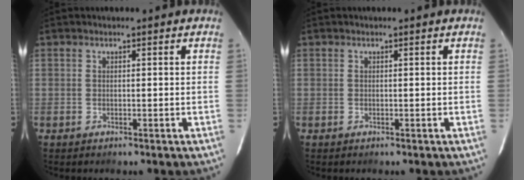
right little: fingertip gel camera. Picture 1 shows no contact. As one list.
[{"total": 0.0}]